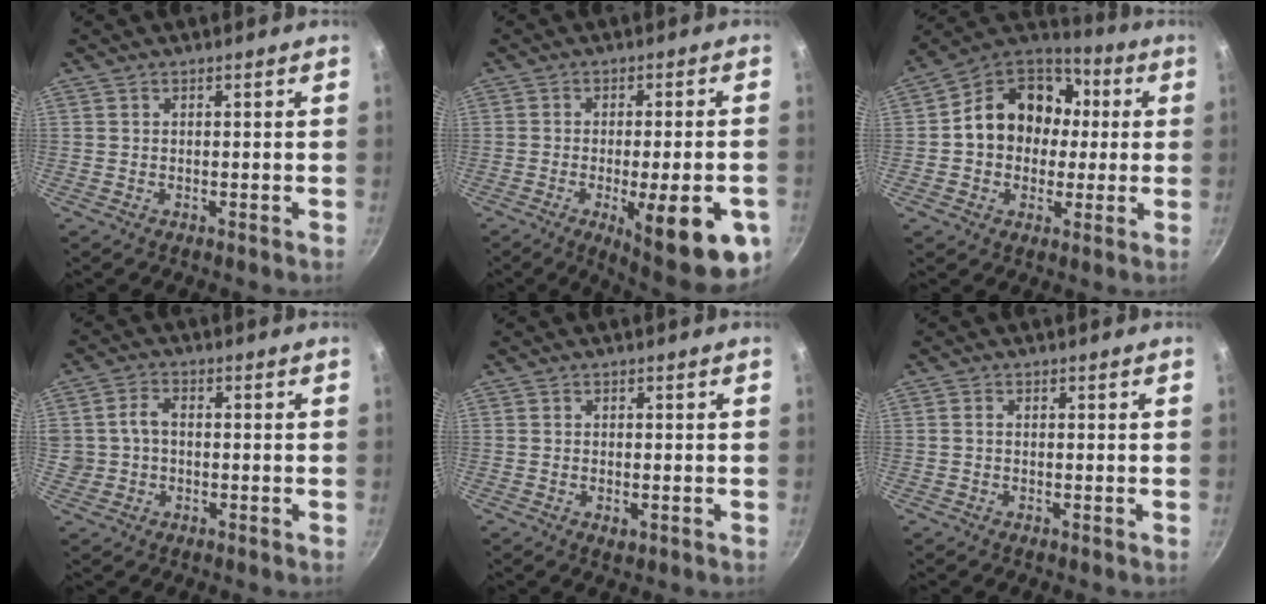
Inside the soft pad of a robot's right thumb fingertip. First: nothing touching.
{"total": 17.9, "force": [-6.1, 5.0, 16.0], "torque": [-0.185, 0.005, -0.073]}
{"total": 17.2, "force": [1.4, 14.3, 9.5], "torque": [-0.121, 0.039, 0.010]}
{"total": 4.3, "force": [-0.3, 3.5, 2.5], "torque": [-0.033, 0.019, -0.004]}
{"total": 1.8, "force": [-0.5, 0.9, 1.5], "torque": [-0.024, -0.003, -0.007]}
{"total": 0.8, "force": [-0.1, 0.5, 0.5], "torque": [-0.010, 0.004, -0.003]}